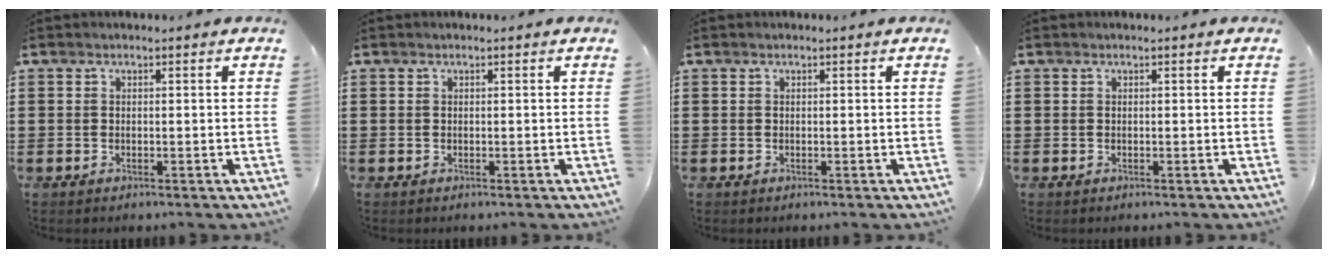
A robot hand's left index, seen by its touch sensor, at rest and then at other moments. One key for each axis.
{"total": 0.0}
{"total": 0.0}
{"total": 0.0}